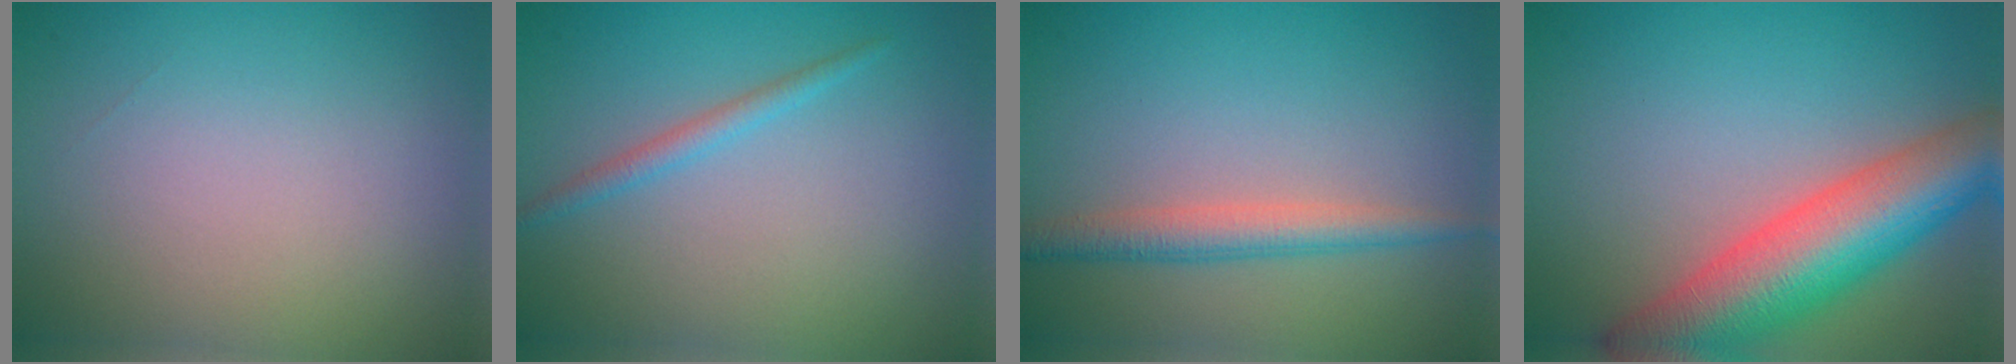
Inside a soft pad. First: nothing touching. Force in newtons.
{"total": 1.4, "press": 1.4, "slide": 0.1}
{"total": 2.7, "press": 2.7, "slide": 0.1}
{"total": 10.3, "press": 10.3, "slide": 0.4}